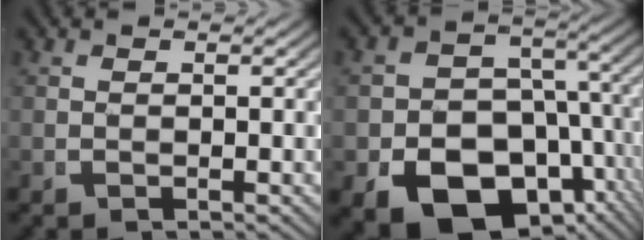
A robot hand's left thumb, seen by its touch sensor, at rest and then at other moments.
{"total": 15.3, "force": [-5.7, 11.4, 8.3], "torque": [-0.165, -0.067, -0.075]}